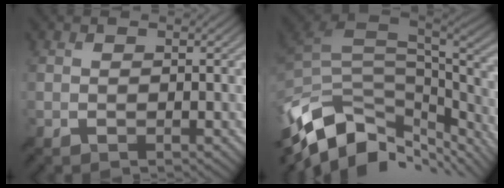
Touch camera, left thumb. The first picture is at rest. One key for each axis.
{"total": 13.8, "fx": -6.0, "fy": 7.8, "fz": 9.7, "tx": -0.234, "ty": -0.026, "tz": -0.094}